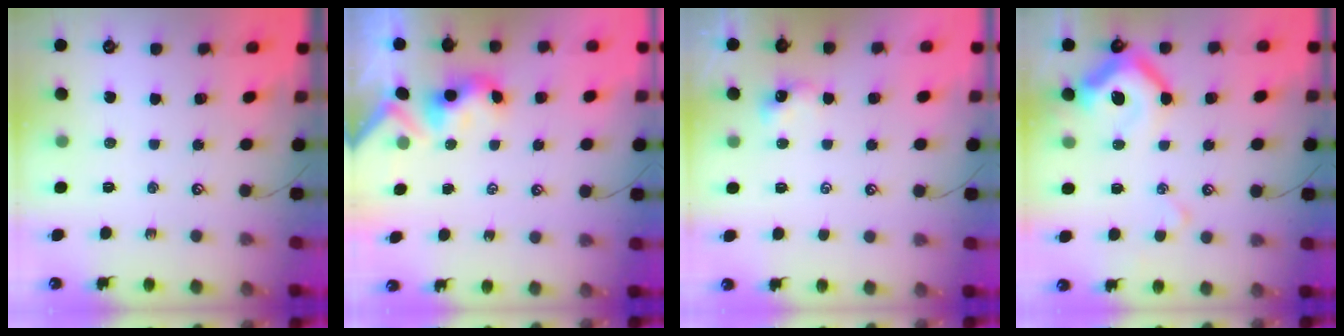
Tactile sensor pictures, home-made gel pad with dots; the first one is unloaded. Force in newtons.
{"total": 3.6, "press": 3.6, "slide": 0.2}
{"total": 2.9, "press": 2.9, "slide": 0.1}
{"total": 9.3, "press": 9.2, "slide": 1.5}